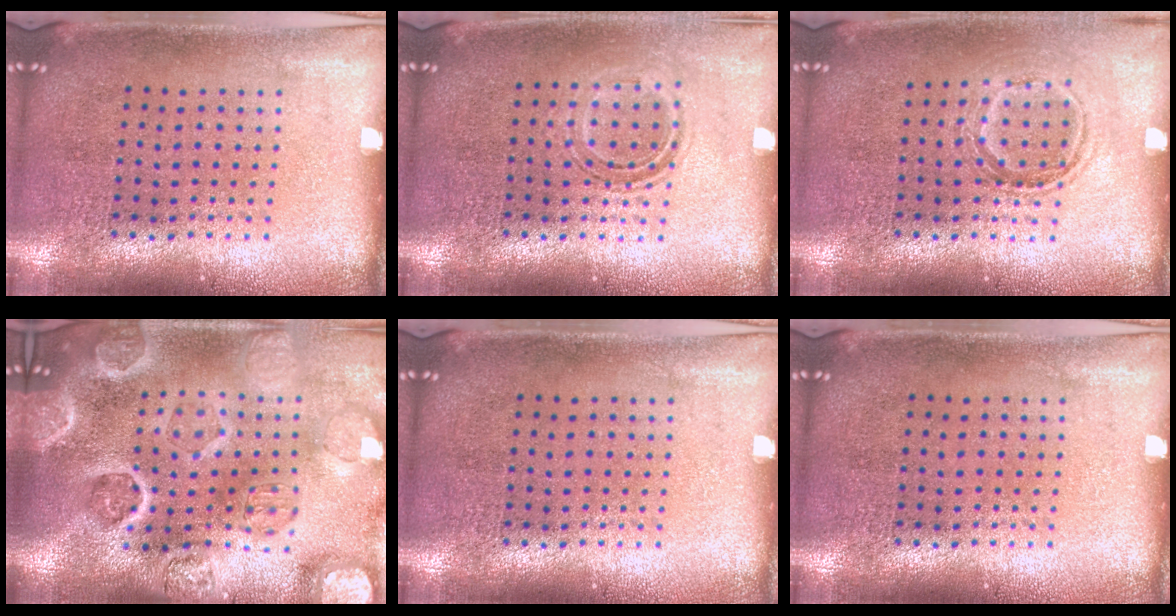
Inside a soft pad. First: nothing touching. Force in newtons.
{"total": 1.1, "press": 0.9, "slide": 0.7}
{"total": 1.1, "press": 1.0, "slide": 0.6}
{"total": 4.5, "press": 4.1, "slide": 1.9}
{"total": 0.0}
{"total": 0.0}